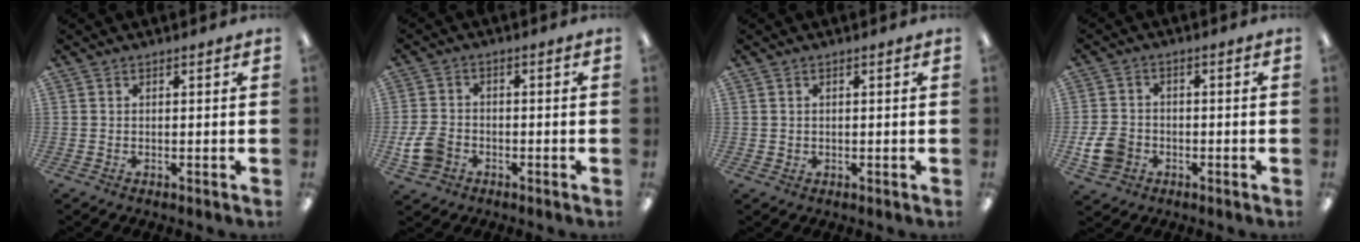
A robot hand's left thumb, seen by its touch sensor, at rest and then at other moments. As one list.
[{"total": 6.8, "force": [-2.6, 5.2, 3.5], "torque": [-0.080, 0.014, -0.047]}, {"total": 0.9, "force": [0.3, 0.9, -0.1], "torque": [0.000, 0.005, 0.004]}, {"total": 7.1, "force": [-2.4, 5.8, 3.3], "torque": [-0.071, 0.013, -0.044]}]